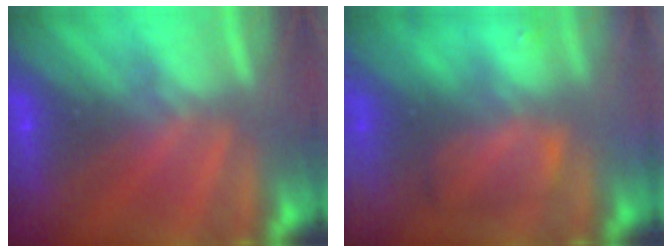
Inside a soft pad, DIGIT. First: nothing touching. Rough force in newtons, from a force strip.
{"total": 6.5}